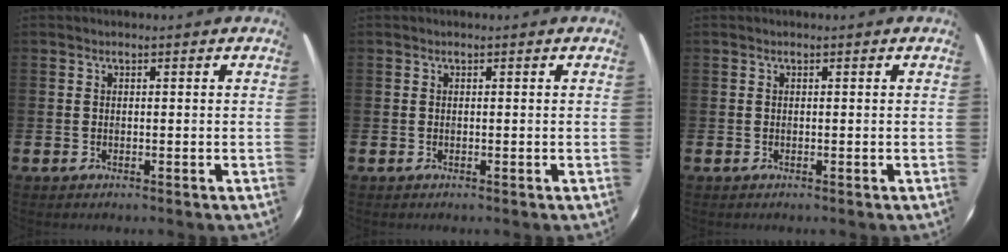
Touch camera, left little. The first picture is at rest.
{"total": 0.0}
{"total": 0.0}